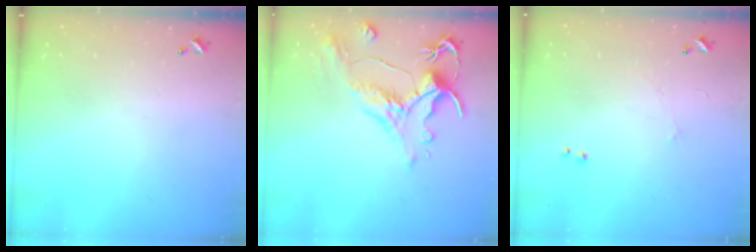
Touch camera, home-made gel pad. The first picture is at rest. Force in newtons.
{"total": 1.6, "press": 0.4, "slide": 1.6}
{"total": 1.0, "press": 0.9, "slide": 0.5}